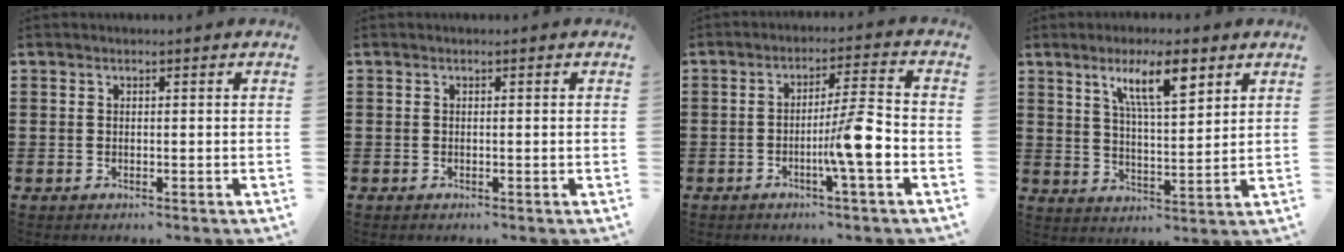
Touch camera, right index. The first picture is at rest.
{"total": 0.0}
{"total": 7.9, "force": [-2.5, 0.2, 7.5], "torque": [-0.117, -0.005, -0.046]}
{"total": 8.6, "force": [4.8, 2.1, 6.8], "torque": [-0.120, -0.003, 0.077]}